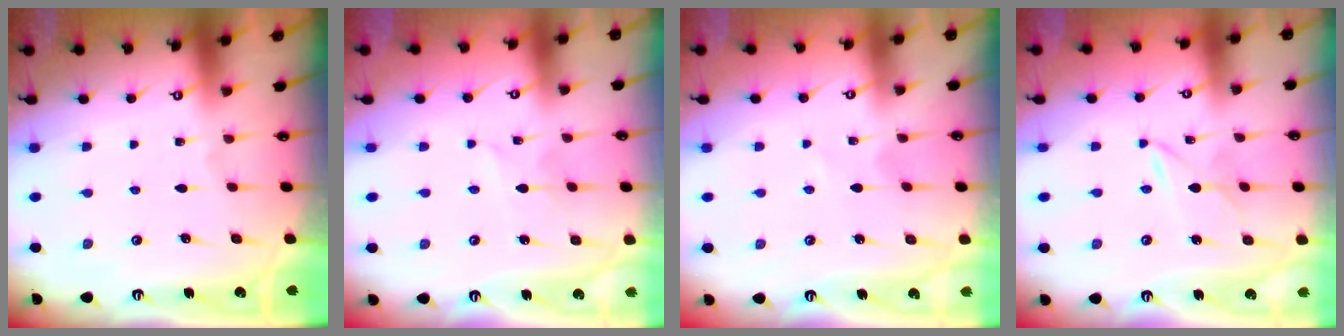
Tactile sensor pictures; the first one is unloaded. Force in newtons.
{"total": 2.9, "press": 2.9, "slide": 0.4}
{"total": 1.8, "press": 1.7, "slide": 0.3}
{"total": 1.9, "press": 1.9, "slide": 0.3}